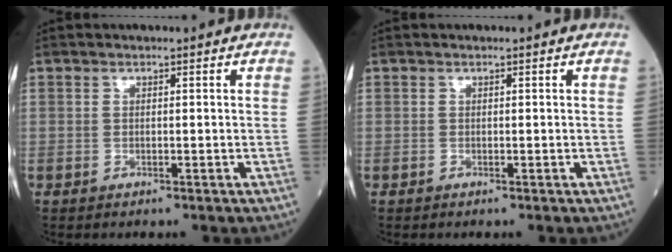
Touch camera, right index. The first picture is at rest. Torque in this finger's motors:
{"motor_torque": [0.02, 0.00, 0.01, 0.00]}